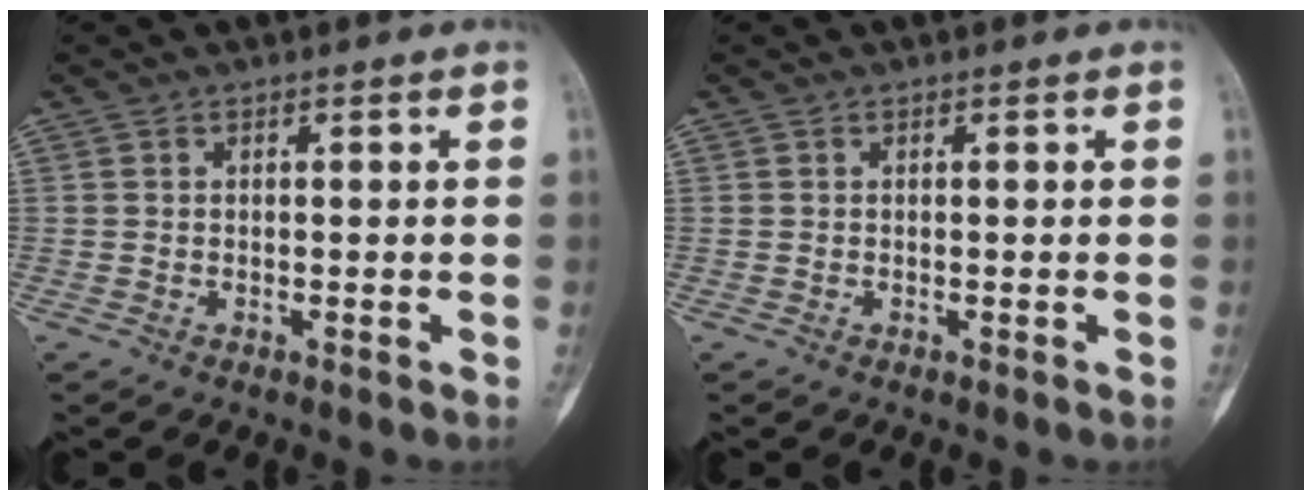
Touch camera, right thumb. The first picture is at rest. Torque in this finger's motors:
{"motor_torque": [0.13, -0.04, 0.11, 0.01, 0.03]}